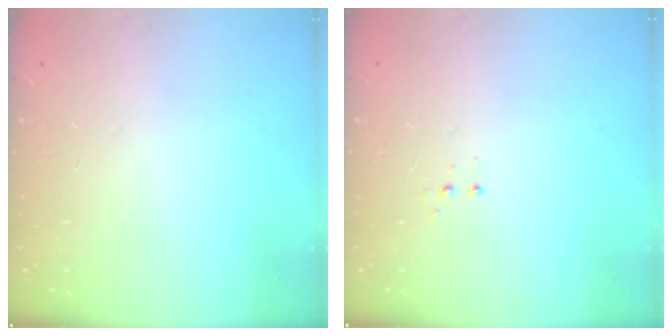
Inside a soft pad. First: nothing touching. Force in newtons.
{"total": 3.3, "press": 3.2, "slide": 0.7}